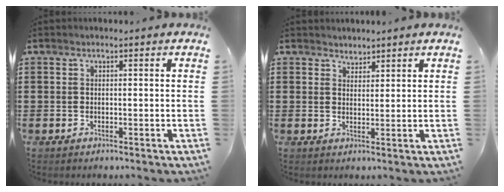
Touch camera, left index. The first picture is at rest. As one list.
[{"total": 1.8, "force": [1.6, 0.6, -0.4], "torque": [0.002, 0.004, 0.033]}]